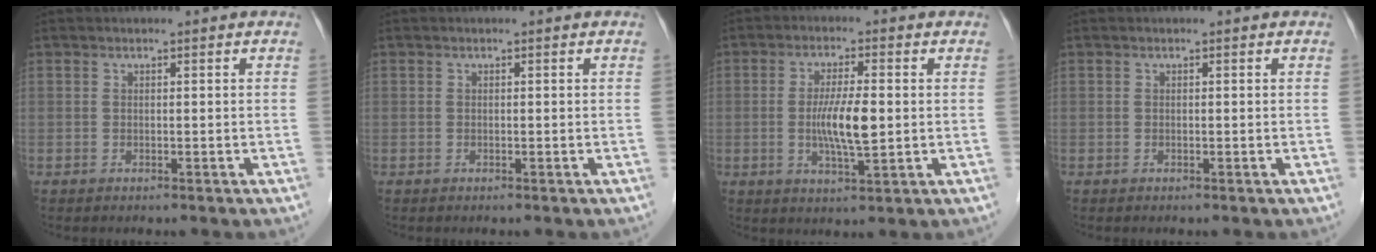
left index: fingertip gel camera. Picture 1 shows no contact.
{"total": 0.0}
{"total": 6.8, "force": [-0.6, 1.0, 6.7], "torque": [-0.132, -0.013, -0.013]}
{"total": 0.0}